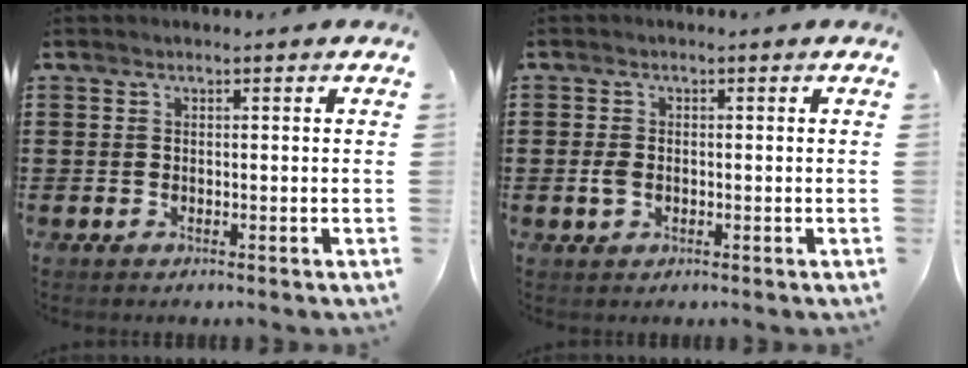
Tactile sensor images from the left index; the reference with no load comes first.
{"total": 2.0, "force": [-0.3, 1.3, 1.5], "torque": [-0.046, -0.002, -0.011]}